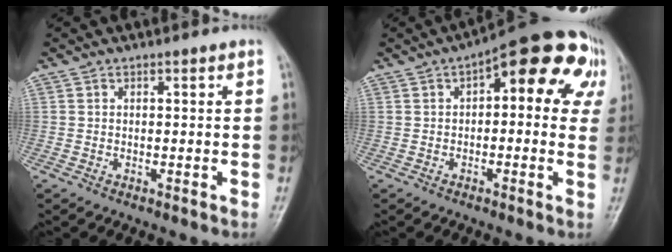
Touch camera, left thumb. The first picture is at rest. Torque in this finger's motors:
{"motor_torque": [0.26, 0.83, 0.15, -0.04, 0.08]}